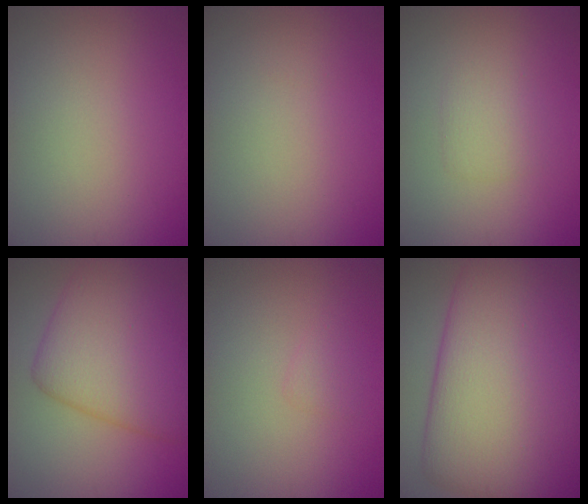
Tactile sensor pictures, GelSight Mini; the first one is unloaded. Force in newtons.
{"total": 0.0}
{"total": 1.6, "press": 1.6, "slide": 0.1}
{"total": 8.8, "press": 8.8, "slide": 0.5}
{"total": 0.8, "press": 0.8, "slide": 0.0}
{"total": 16.9, "press": 16.9, "slide": 0.5}